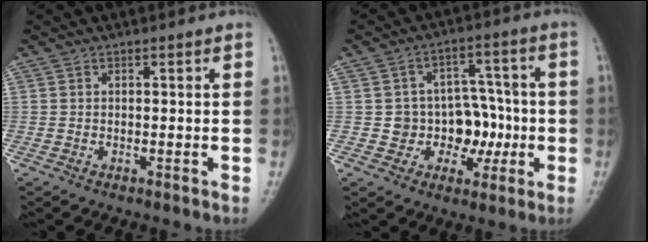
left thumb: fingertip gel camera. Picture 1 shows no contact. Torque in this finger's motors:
{"motor_torque": [-0.17, 0.21, 0.24, 0.09, 0.00]}